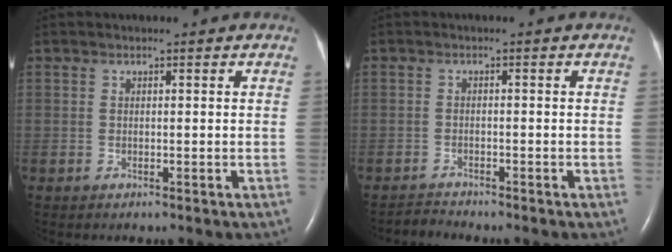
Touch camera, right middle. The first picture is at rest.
{"total": 1.6, "force": [-1.5, -0.3, -0.6], "torque": [0.009, -0.013, -0.027]}